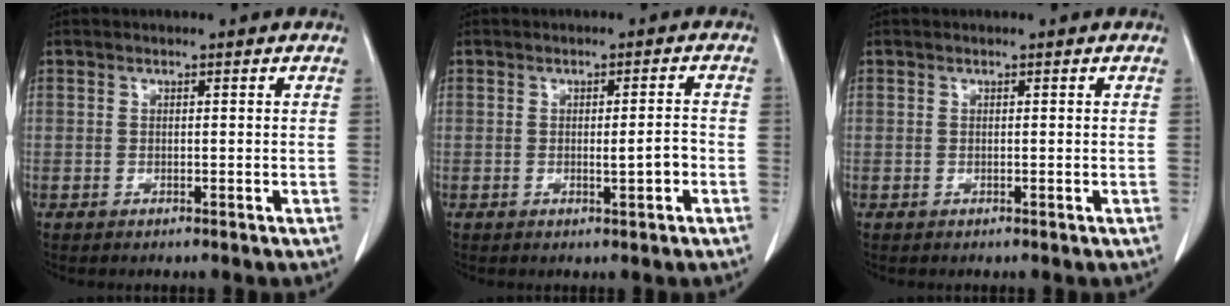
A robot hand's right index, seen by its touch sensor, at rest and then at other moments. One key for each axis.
{"total": 2.9, "fx": -0.9, "fy": 0.2, "fz": 2.7, "tx": -0.039, "ty": -0.001, "tz": -0.012}
{"total": 0.0}